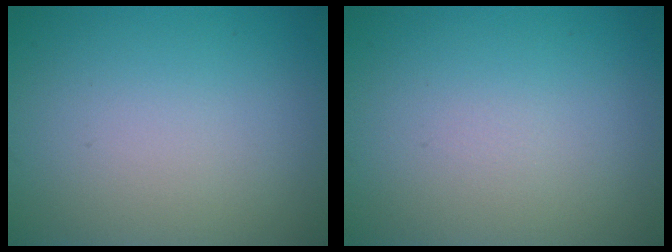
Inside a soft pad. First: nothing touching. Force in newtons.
{"total": 0.0}